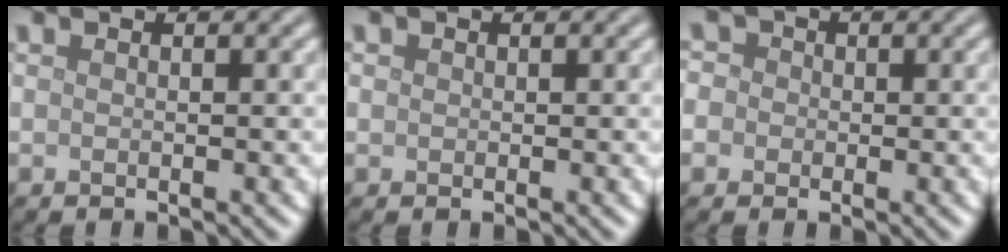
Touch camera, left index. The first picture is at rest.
{"total": 0.5, "force": [0.1, 0.5, 0.1], "torque": [0.003, 0.000, 0.000]}
{"total": 4.2, "force": [0.7, 3.8, 1.6], "torque": [-0.013, 0.036, -0.023]}